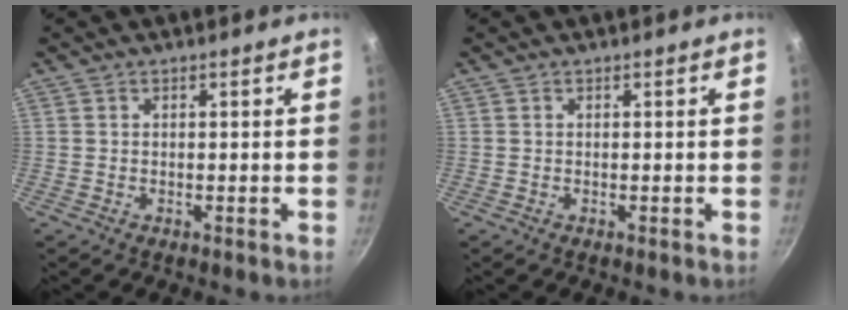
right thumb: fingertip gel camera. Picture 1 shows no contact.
{"total": 0.0}